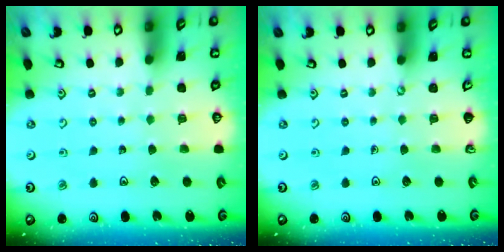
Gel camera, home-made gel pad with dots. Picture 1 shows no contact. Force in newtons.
{"total": 0.0}